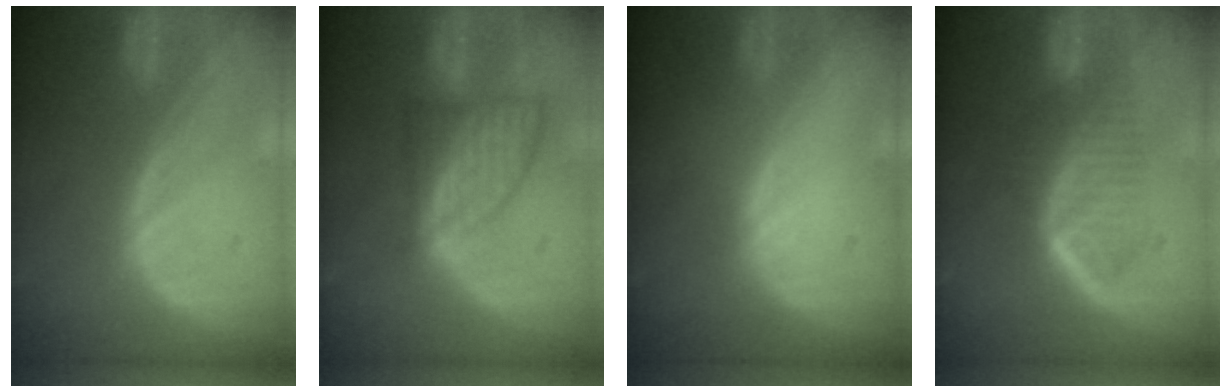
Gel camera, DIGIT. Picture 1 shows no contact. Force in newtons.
{"total": 7.2, "press": 6.5, "slide": 3.2}
{"total": 0.0}
{"total": 6.7, "press": 5.8, "slide": 3.2}